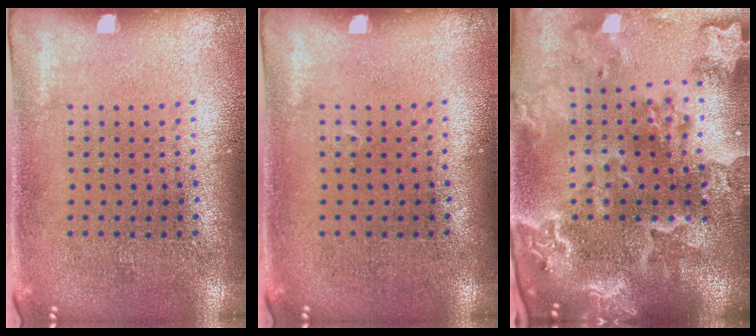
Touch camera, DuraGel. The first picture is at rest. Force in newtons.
{"total": 0.0}
{"total": 4.6, "press": 3.8, "slide": 2.7}